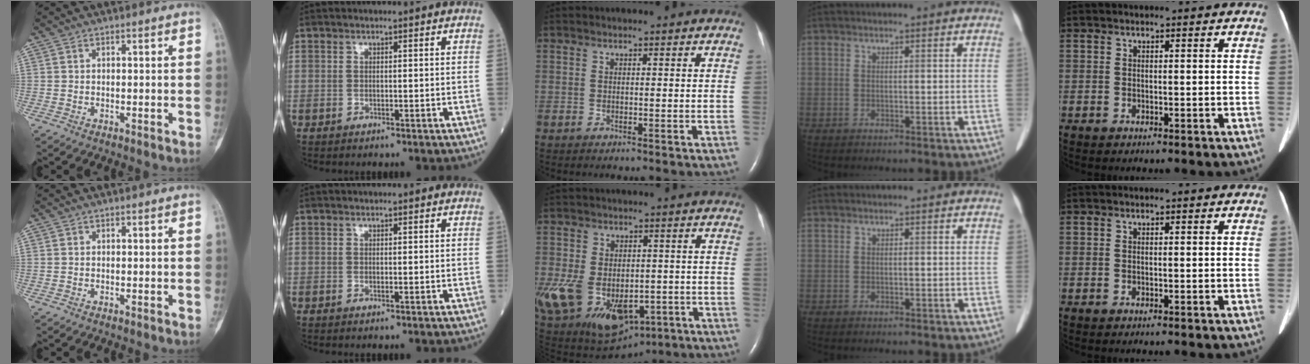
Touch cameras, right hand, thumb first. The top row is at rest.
{"middle": {"total": 24.3, "force": [-9.1, 16.6, 15.2], "torque": [-0.359, -0.018, -0.118]}}